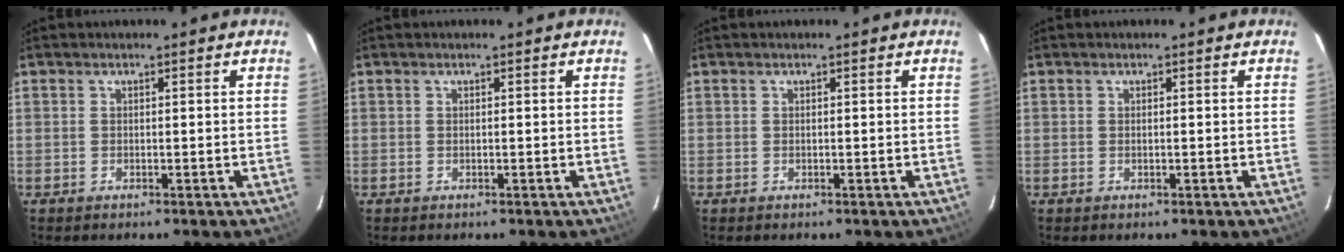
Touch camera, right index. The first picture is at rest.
{"total": 0.0}
{"total": 0.0}
{"total": 0.0}